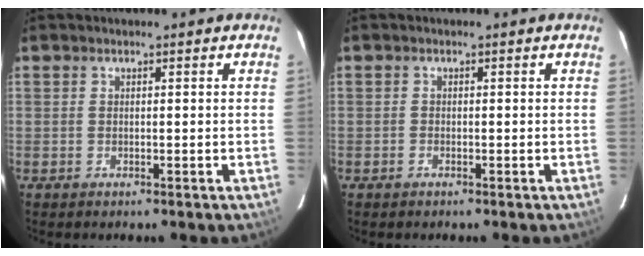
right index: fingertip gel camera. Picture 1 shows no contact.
{"total": 0.6, "force": [-0.5, 0.4, 0.0], "torque": [-0.002, 0.002, -0.011]}